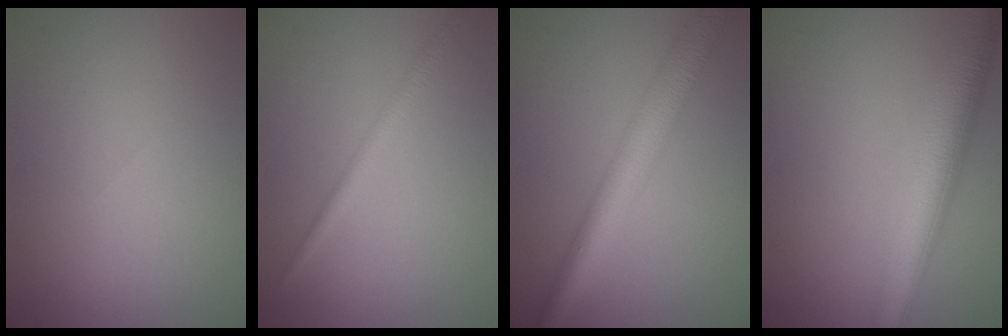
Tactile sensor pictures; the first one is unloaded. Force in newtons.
{"total": 1.7, "press": 1.7, "slide": 0.1}
{"total": 5.5, "press": 5.5, "slide": 0.1}
{"total": 6.6, "press": 6.6, "slide": 0.3}